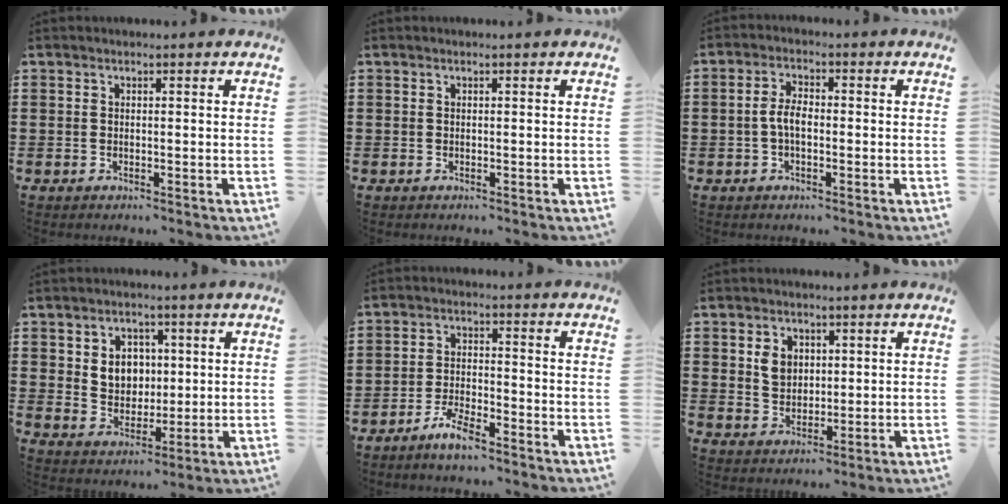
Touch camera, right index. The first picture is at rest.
{"total": 0.0}
{"total": 3.6, "force": [-0.7, 1.6, 3.2], "torque": [-0.080, -0.003, -0.019]}
{"total": 5.2, "force": [1.5, 4.5, 2.0], "torque": [-0.043, 0.009, 0.021]}
{"total": 4.3, "force": [-3.8, 0.5, 1.9], "torque": [-0.047, 0.003, -0.077]}
{"total": 4.0, "force": [1.3, 3.1, 2.2], "torque": [-0.045, 0.007, 0.021]}